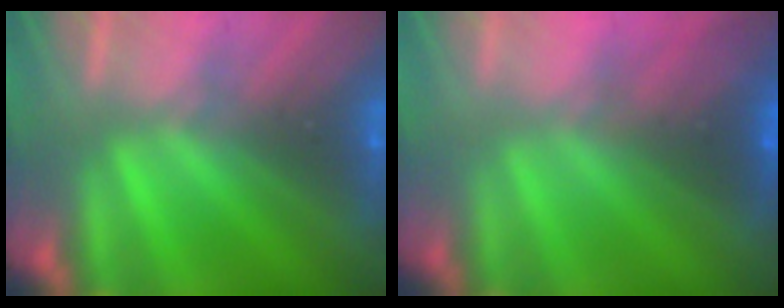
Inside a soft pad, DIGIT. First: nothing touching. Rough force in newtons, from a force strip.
{"total": 2.9}